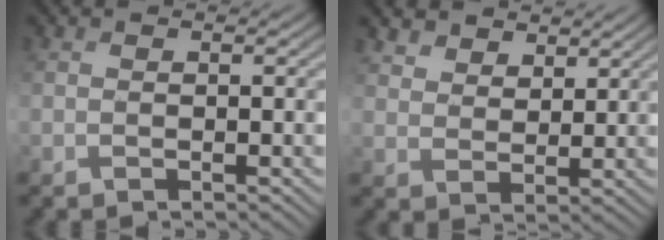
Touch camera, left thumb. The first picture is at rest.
{"total": 5.1, "force": [3.8, 2.8, 1.9], "torque": [-0.049, -0.003, 0.085]}